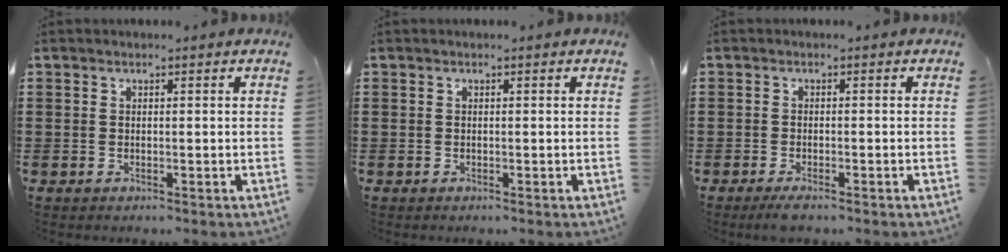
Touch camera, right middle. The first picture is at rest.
{"total": 0.0}
{"total": 1.5, "force": [-1.3, 0.0, 0.8], "torque": [-0.021, -0.003, -0.026]}